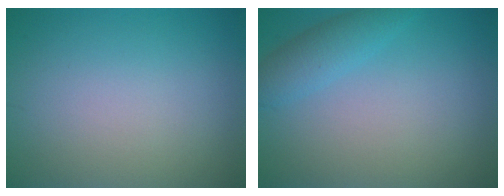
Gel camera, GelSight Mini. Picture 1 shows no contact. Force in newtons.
{"total": 2.6, "press": 2.6, "slide": 0.2}